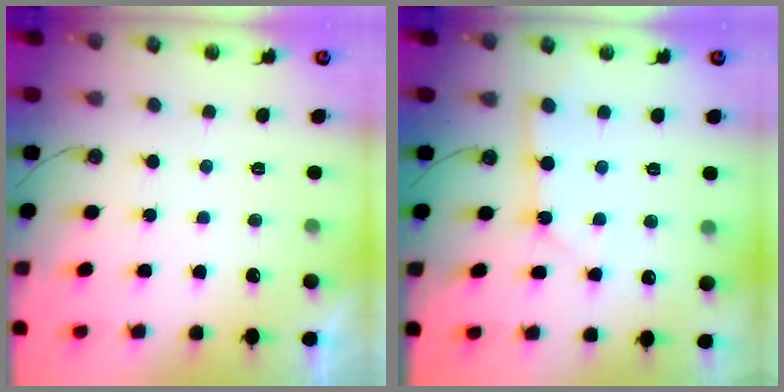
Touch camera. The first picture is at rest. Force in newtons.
{"total": 2.7, "press": 2.7, "slide": 0.3}